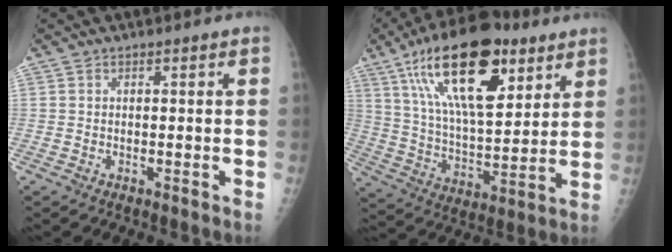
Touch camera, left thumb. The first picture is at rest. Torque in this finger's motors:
{"motor_torque": [1.05, 0.58, 2.01, -0.76, 0.60]}